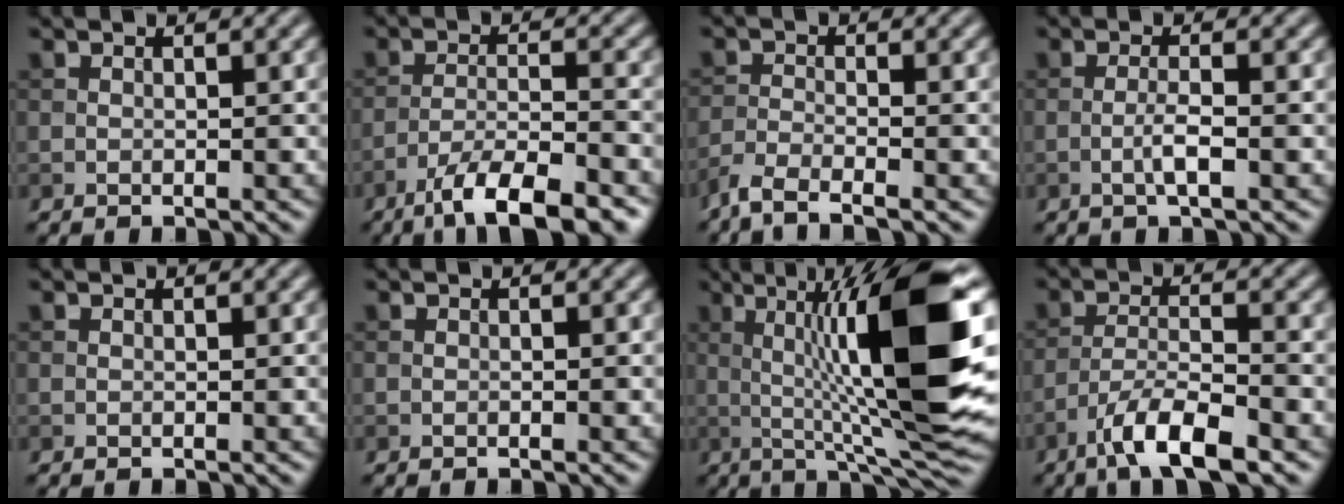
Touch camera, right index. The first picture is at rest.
{"total": 8.2, "force": [-5.8, 1.9, 5.4], "torque": [-0.087, 0.001, -0.101]}
{"total": 3.4, "force": [-2.7, 0.6, 1.9], "torque": [-0.042, -0.008, -0.066]}
{"total": 2.1, "force": [-0.7, 0.2, 2.0], "torque": [-0.039, 0.004, -0.016]}
{"total": 0.0}
{"total": 0.5, "force": [-0.2, 0.1, 0.5], "torque": [-0.007, -0.001, -0.003]}
{"total": 14.1, "force": [1.8, 2.4, 13.7], "torque": [-0.205, 0.013, 0.029]}
{"total": 6.6, "force": [-4.4, 1.6, 4.7], "torque": [-0.083, 0.001, -0.083]}